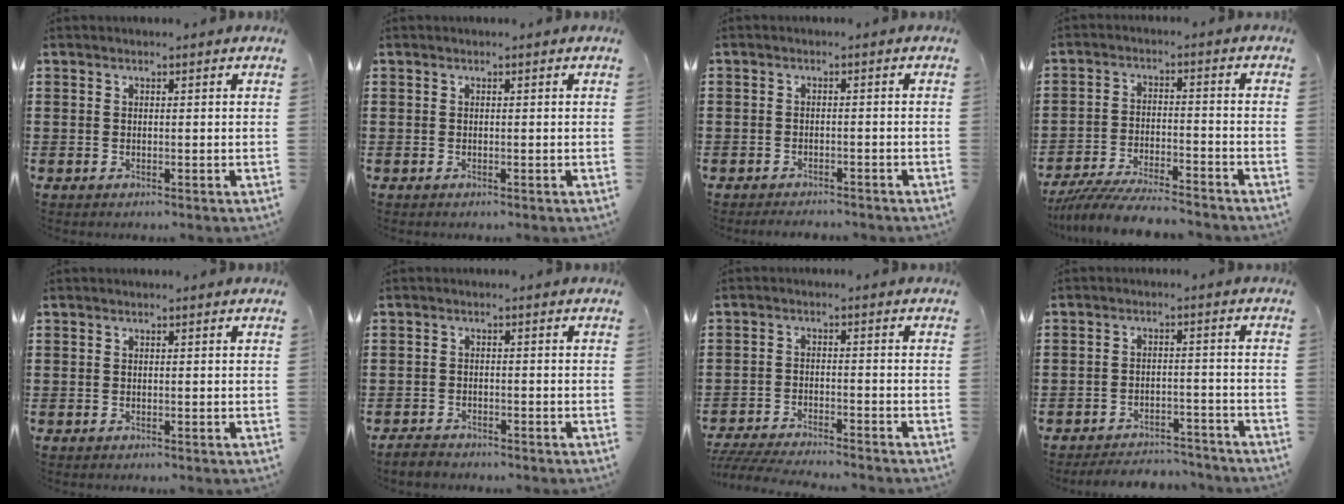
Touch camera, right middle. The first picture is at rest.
{"total": 0.0}
{"total": 2.1, "force": [-2.0, 0.4, -0.2], "torque": [-0.002, 0.002, -0.047]}
{"total": 7.2, "force": [-6.8, 0.7, 2.2], "torque": [-0.047, 0.001, -0.132]}
{"total": 0.0}
{"total": 2.0, "force": [-1.9, 0.5, 0.0], "torque": [-0.007, 0.002, -0.041]}
{"total": 4.8, "force": [-4.7, 0.1, 1.0], "torque": [-0.028, -0.005, -0.096]}
{"total": 4.5, "force": [-4.4, 0.8, 0.0], "torque": [-0.010, 0.006, -0.096]}